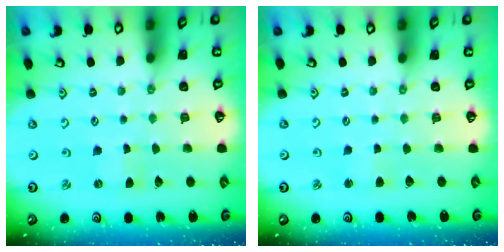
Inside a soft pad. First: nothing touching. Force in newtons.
{"total": 1.2, "press": 1.2, "slide": 0.2}